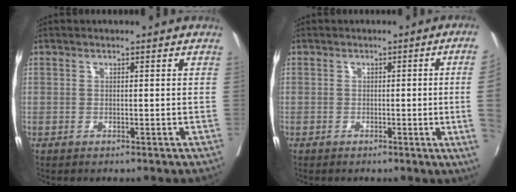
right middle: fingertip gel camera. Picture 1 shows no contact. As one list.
[{"total": 8.4, "force": [-1.1, -2.4, 8.0], "torque": [-0.088, -0.019, -0.013]}]